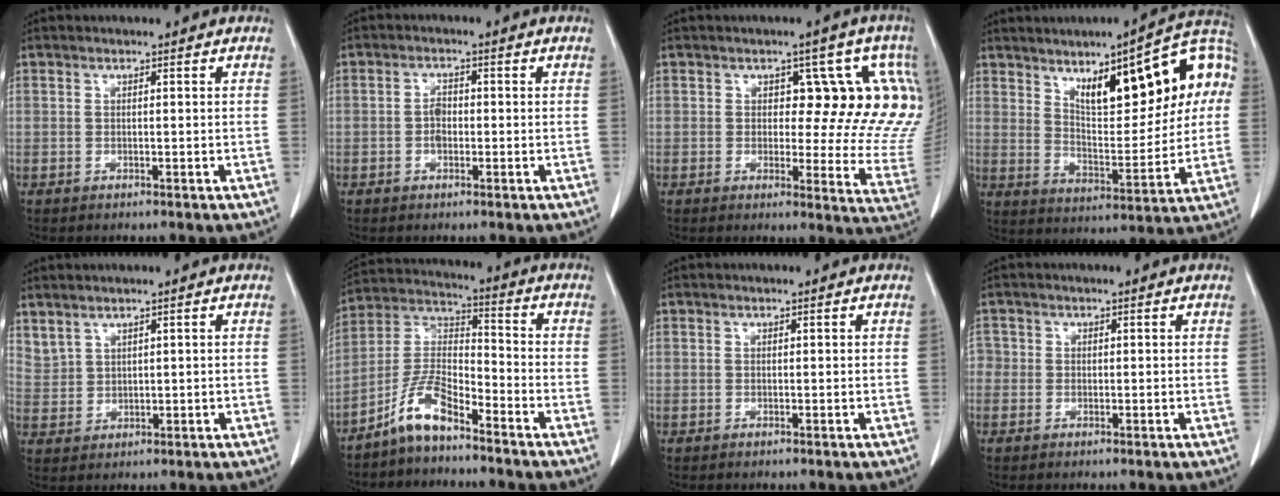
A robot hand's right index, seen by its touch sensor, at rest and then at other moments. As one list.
[{"total": 2.0, "force": [-0.4, 1.3, 1.5], "torque": [-0.027, 0.005, -0.008]}, {"total": 13.8, "force": [4.1, 6.1, 11.7], "torque": [-0.131, -0.001, 0.039]}, {"total": 18.6, "force": [6.3, 5.6, 16.5], "torque": [-0.235, 0.030, 0.096]}, {"total": 3.6, "force": [3.0, 1.7, 0.8], "torque": [-0.020, 0.005, 0.073]}, {"total": 8.6, "force": [-6.4, 2.2, 5.2], "torque": [-0.116, 0.012, -0.131]}, {"total": 0.0}, {"total": 2.0, "force": [-0.1, 1.9, 0.5], "torque": [-0.004, 0.008, -0.007]}]